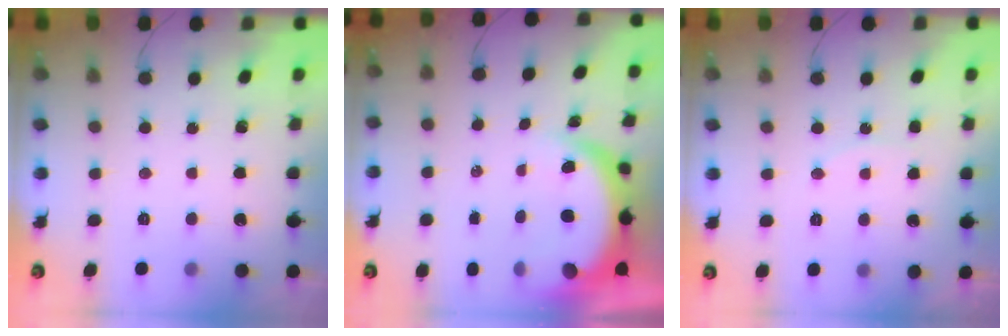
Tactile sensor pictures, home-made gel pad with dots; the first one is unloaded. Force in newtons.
{"total": 8.8, "press": 8.7, "slide": 1.2}
{"total": 6.0, "press": 6.0, "slide": 0.5}